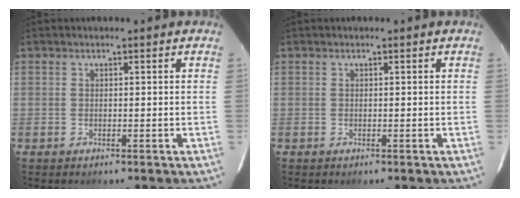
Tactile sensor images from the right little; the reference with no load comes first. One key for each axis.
{"total": 0.0}